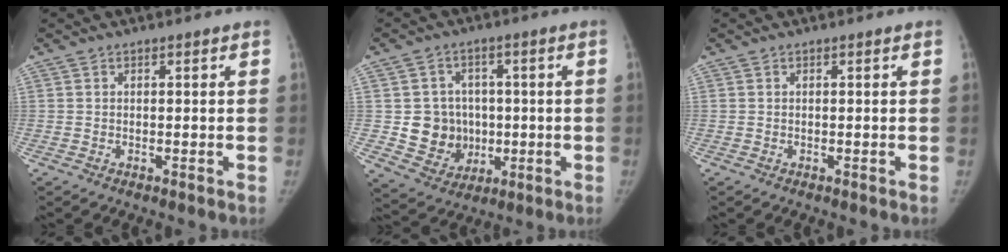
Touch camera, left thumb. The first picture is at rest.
{"total": 10.1, "force": [-0.2, 9.3, 3.8], "torque": [-0.018, 0.006, 0.012]}
{"total": 0.0}